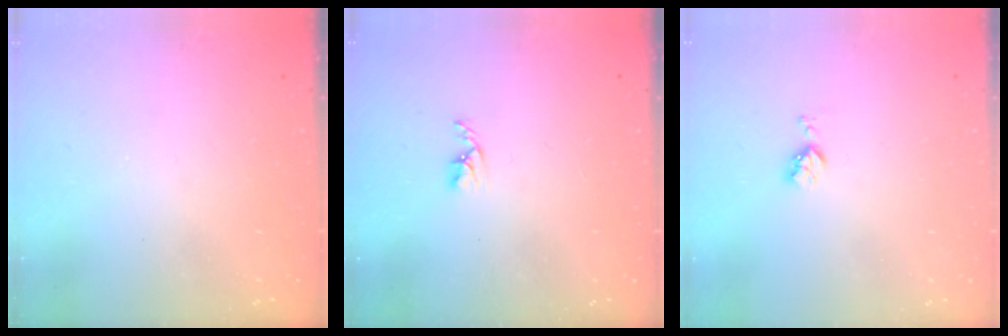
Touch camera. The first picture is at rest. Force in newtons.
{"total": 2.7, "press": 2.7, "slide": 0.5}
{"total": 4.3, "press": 4.3, "slide": 0.6}